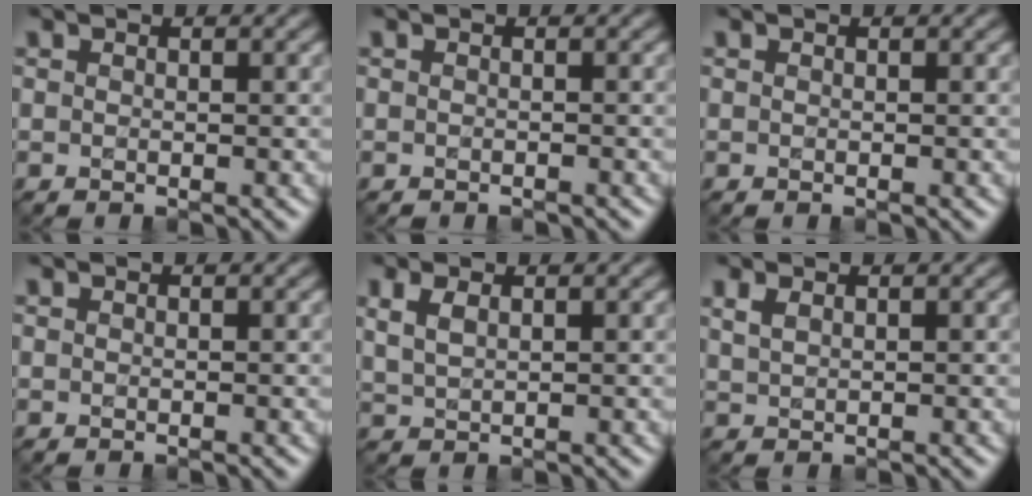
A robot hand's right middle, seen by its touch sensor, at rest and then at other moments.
{"total": 0.7, "force": [-0.6, 0.1, 0.1], "torque": [-0.001, -0.004, -0.010]}
{"total": 0.0}
{"total": 0.0}
{"total": 2.0, "force": [1.1, 0.8, 1.4], "torque": [-0.035, 0.001, 0.025]}
{"total": 1.3, "force": [0.8, 0.5, 0.8], "torque": [-0.021, 0.001, 0.021]}